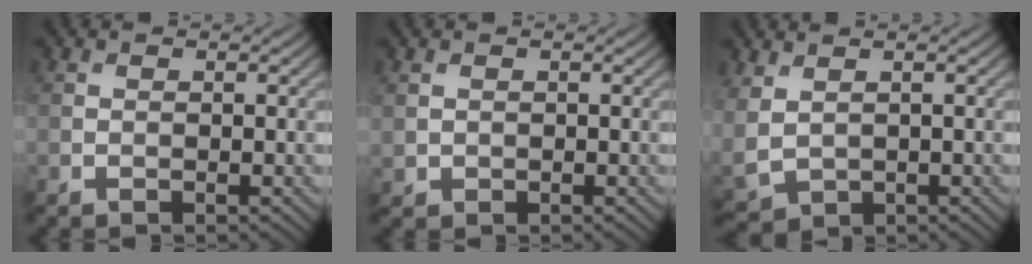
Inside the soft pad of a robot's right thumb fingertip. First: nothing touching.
{"total": 0.9, "force": [0.4, 0.8, 0.2], "torque": [-0.008, -0.006, 0.012]}
{"total": 4.1, "force": [1.2, 2.8, 2.7], "torque": [-0.090, -0.010, 0.035]}